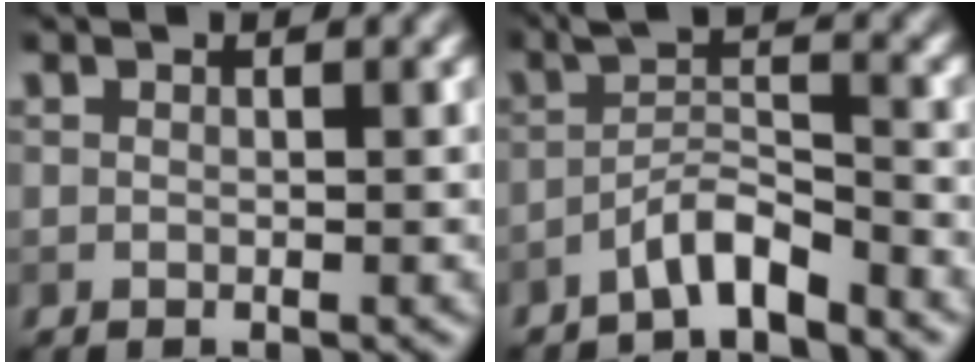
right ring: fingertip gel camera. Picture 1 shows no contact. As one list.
[{"total": 3.6, "force": [-2.7, 0.5, 2.2], "torque": [-0.037, 0.014, -0.057]}]